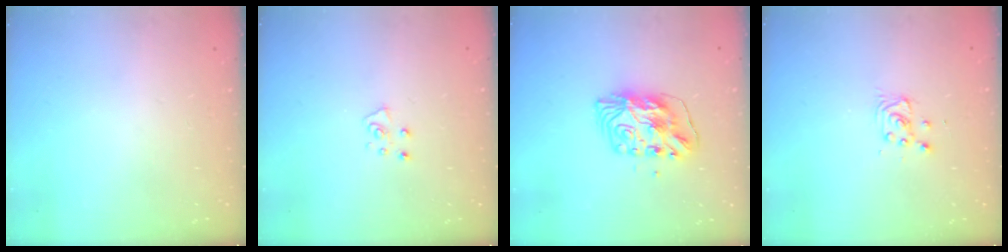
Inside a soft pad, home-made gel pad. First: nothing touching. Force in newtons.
{"total": 5.3, "press": 5.3, "slide": 0.5}
{"total": 10.3, "press": 10.3, "slide": 0.8}
{"total": 3.3, "press": 3.3, "slide": 0.4}